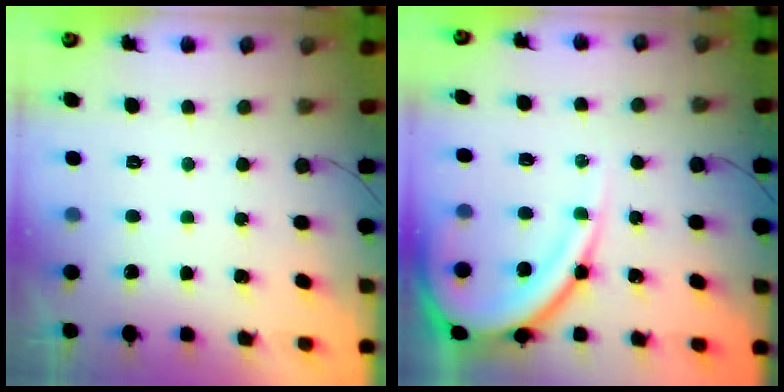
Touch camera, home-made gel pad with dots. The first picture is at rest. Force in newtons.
{"total": 14.9, "press": 14.8, "slide": 1.5}